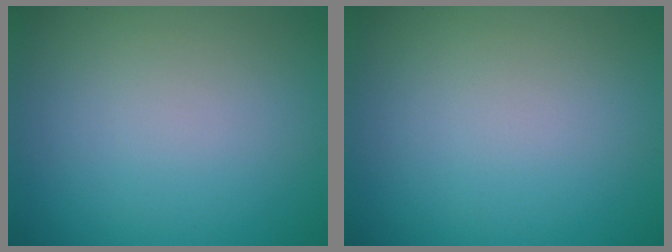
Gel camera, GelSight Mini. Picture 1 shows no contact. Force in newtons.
{"total": 0.0}